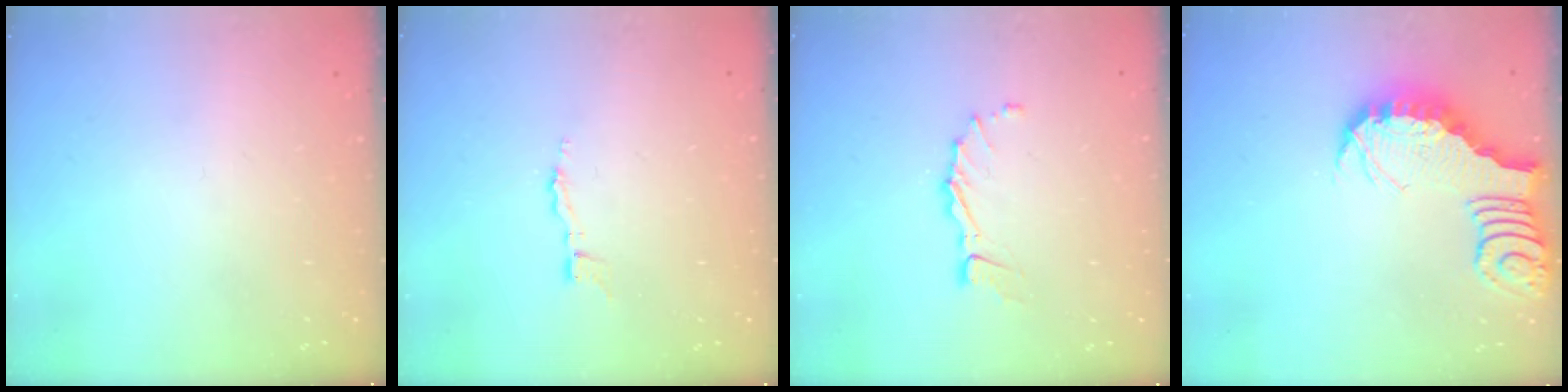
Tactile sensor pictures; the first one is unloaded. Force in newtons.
{"total": 2.9, "press": 2.9, "slide": 0.3}
{"total": 6.1, "press": 6.1, "slide": 0.1}
{"total": 3.4, "press": 3.4, "slide": 0.4}